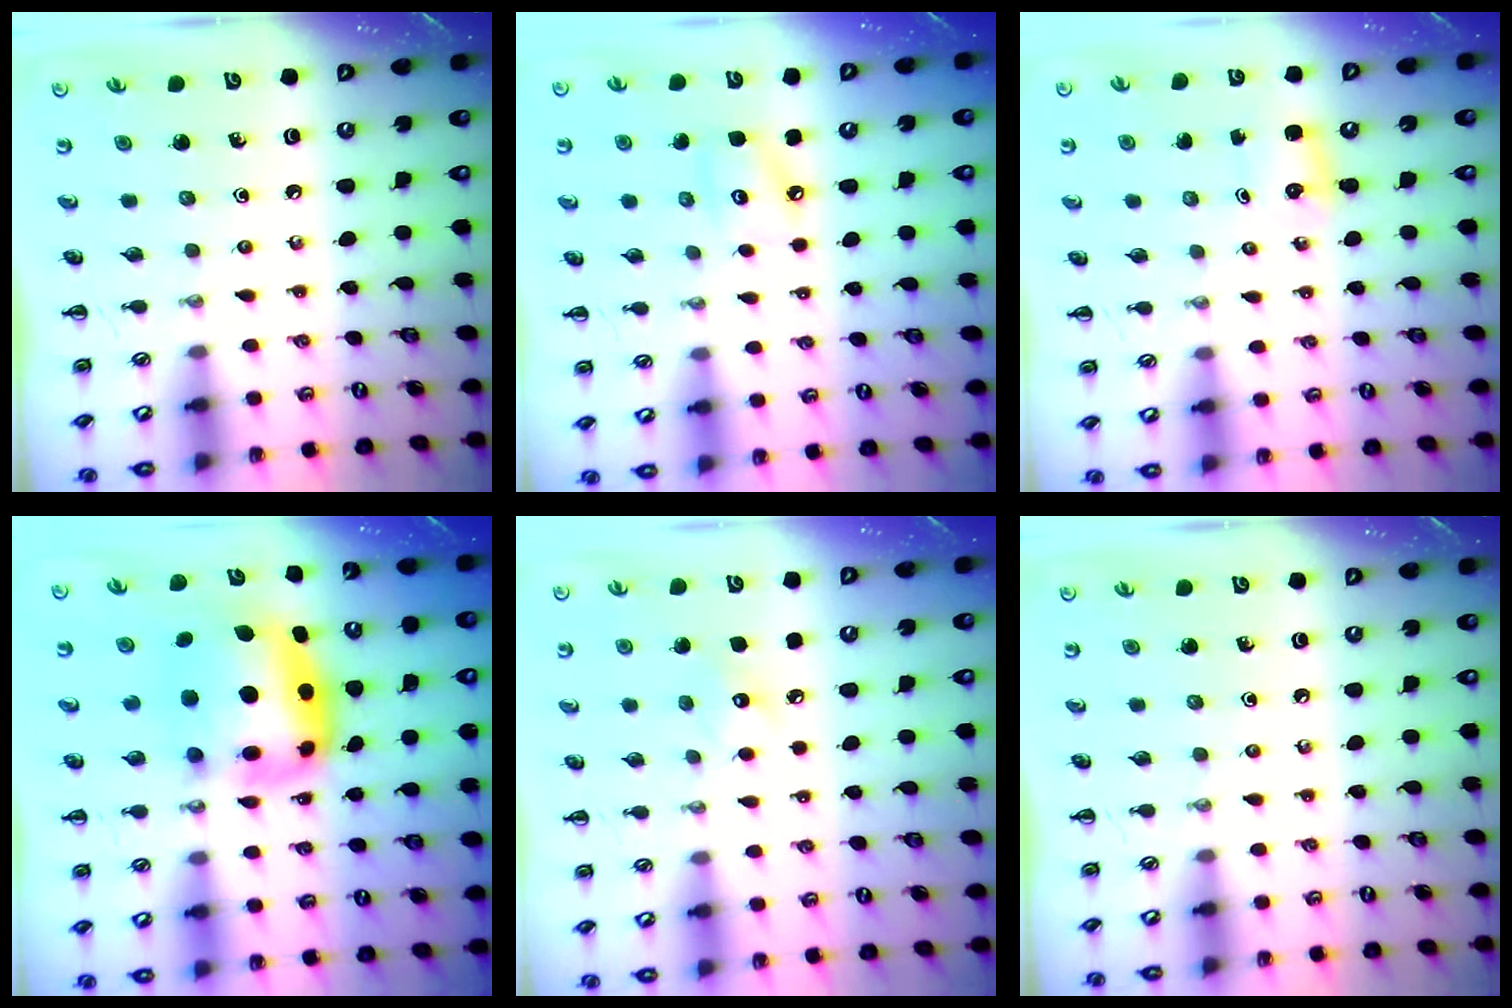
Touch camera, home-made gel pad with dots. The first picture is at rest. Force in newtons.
{"total": 5.1, "press": 5.0, "slide": 0.9}
{"total": 2.5, "press": 2.4, "slide": 0.8}
{"total": 9.1, "press": 8.7, "slide": 2.6}
{"total": 6.3, "press": 6.2, "slide": 1.1}
{"total": 0.0}